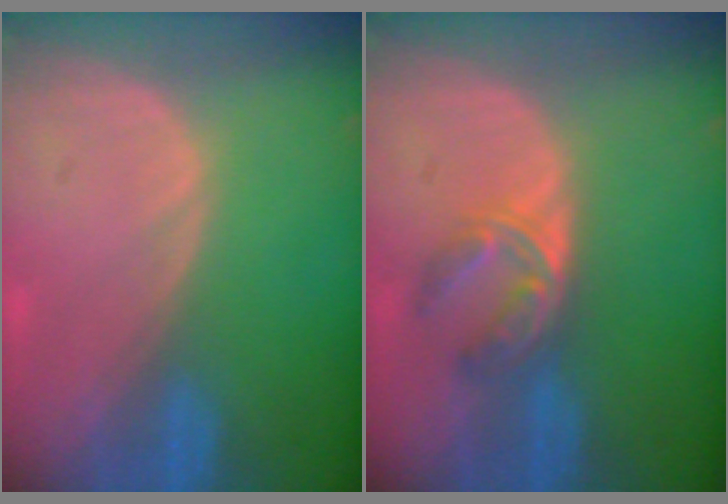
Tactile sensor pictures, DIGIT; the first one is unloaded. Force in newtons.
{"total": 5.7, "press": 4.7, "slide": 3.3}